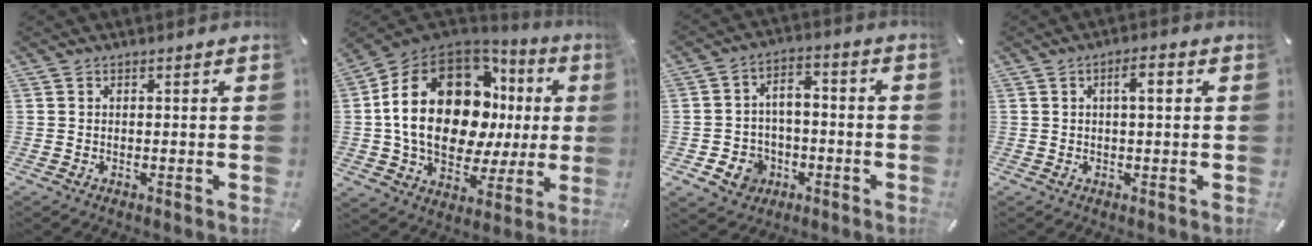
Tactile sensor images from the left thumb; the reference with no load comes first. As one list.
[{"total": 23.7, "force": [4.2, 16.2, 16.8], "torque": [-0.322, -0.026, 0.080]}, {"total": 7.6, "force": [-2.6, 6.9, 1.8], "torque": [-0.039, 0.020, -0.046]}, {"total": 4.0, "force": [0.9, 1.2, 3.7], "torque": [-0.058, 0.002, 0.009]}]